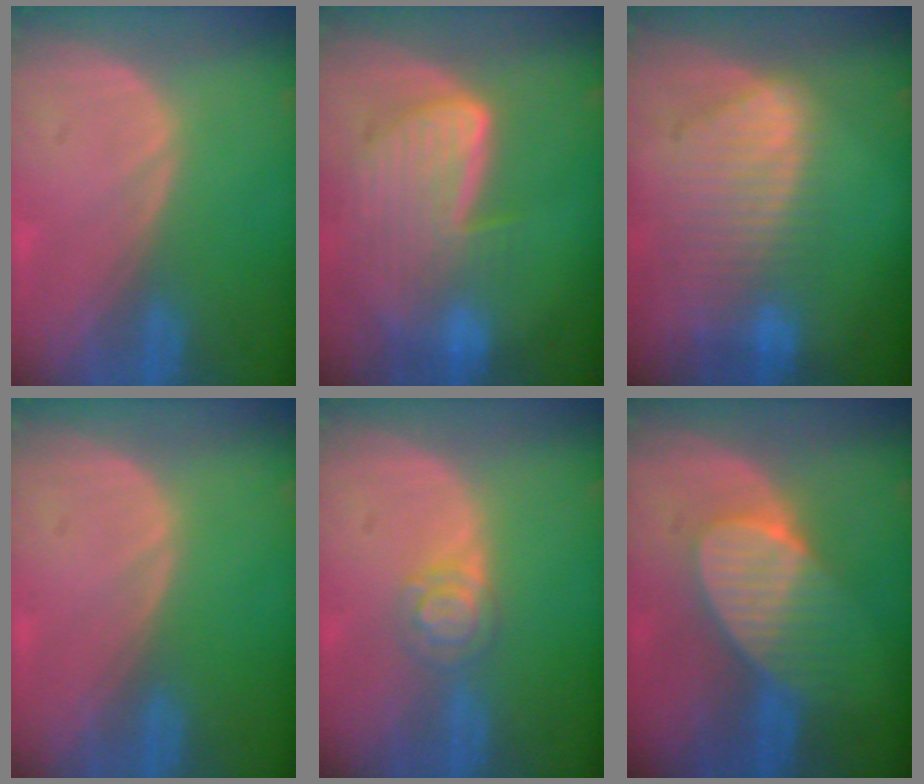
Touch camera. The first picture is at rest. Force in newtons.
{"total": 9.2, "press": 8.0, "slide": 4.5}
{"total": 9.3, "press": 8.1, "slide": 4.6}
{"total": 0.0}
{"total": 3.8, "press": 3.7, "slide": 0.9}
{"total": 6.9, "press": 6.9, "slide": 0.4}